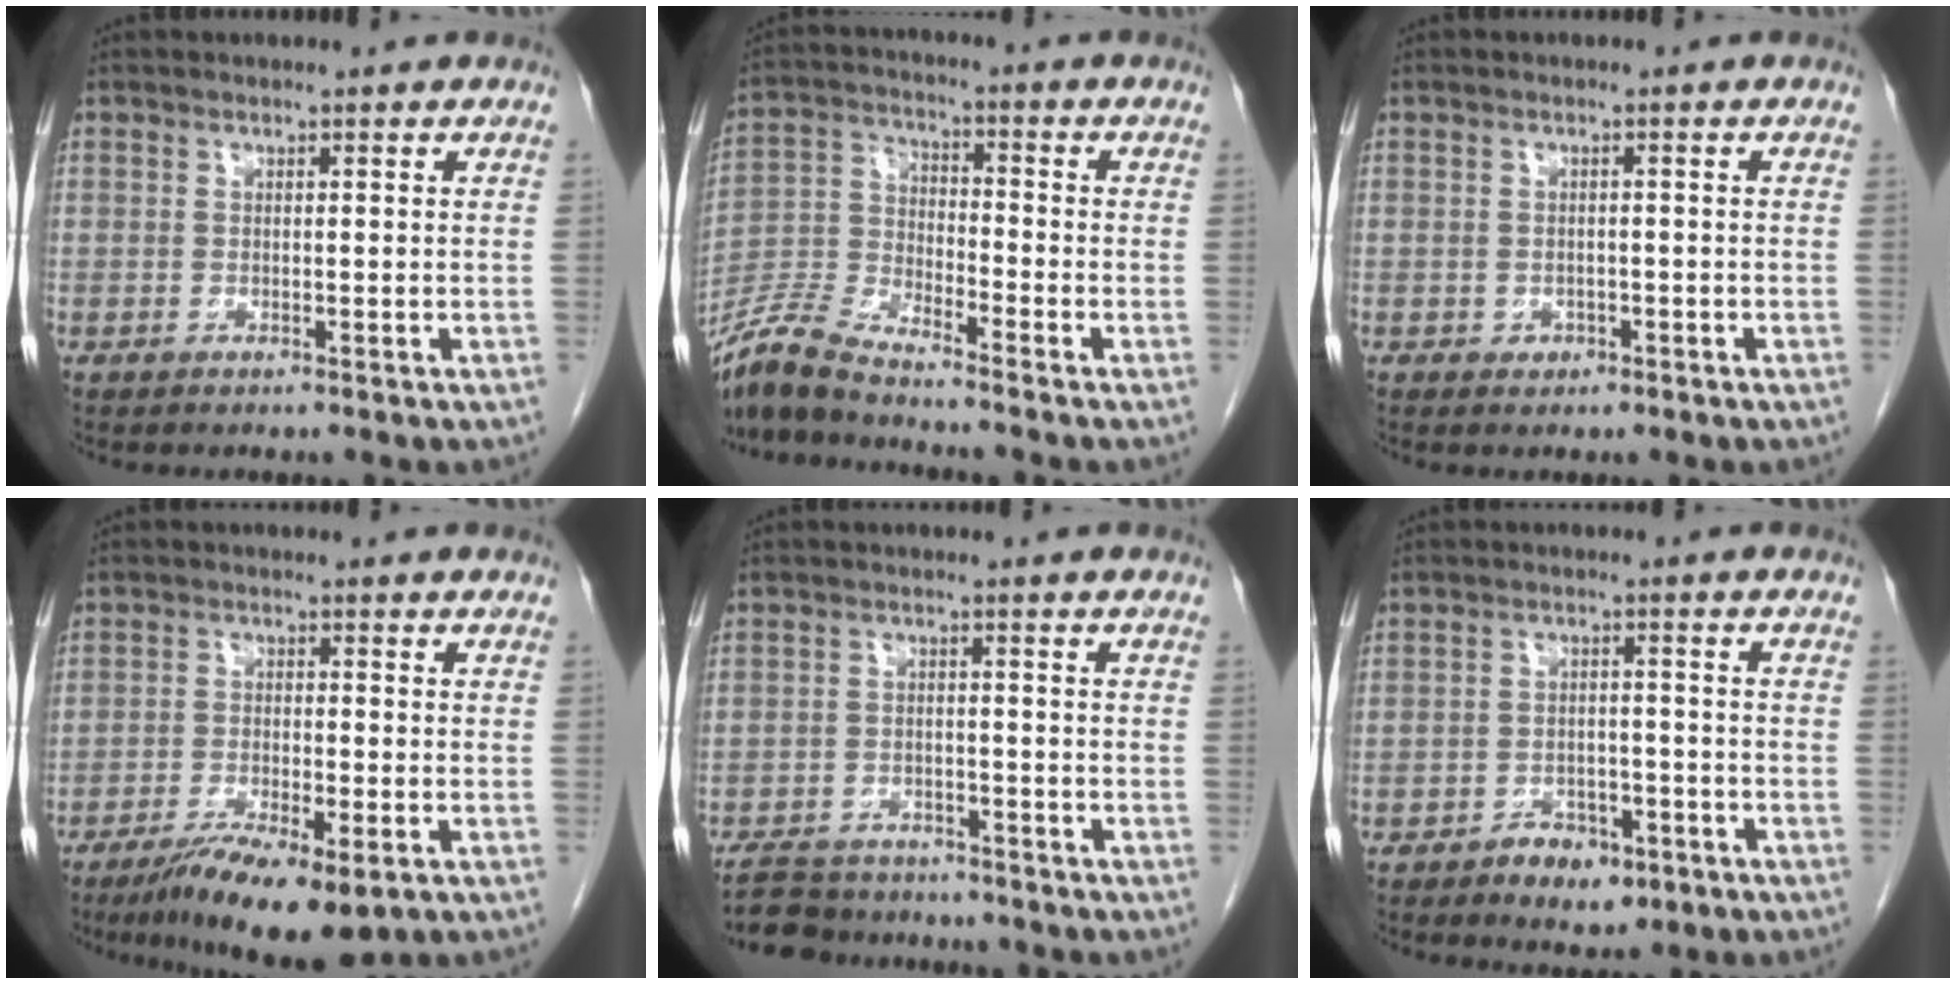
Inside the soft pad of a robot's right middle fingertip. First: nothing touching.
{"total": 8.1, "force": [-7.6, 0.3, 3.0], "torque": [-0.074, -0.013, -0.155]}
{"total": 1.3, "force": [-0.6, 1.1, 0.4], "torque": [-0.003, 0.005, -0.005]}
{"total": 10.4, "force": [-6.4, 2.0, 7.9], "torque": [-0.129, -0.023, -0.102]}
{"total": 8.9, "force": [-8.0, 3.3, 2.1], "torque": [-0.031, 0.004, -0.120]}
{"total": 5.3, "force": [-3.4, 2.9, 2.8], "torque": [-0.035, 0.007, -0.044]}